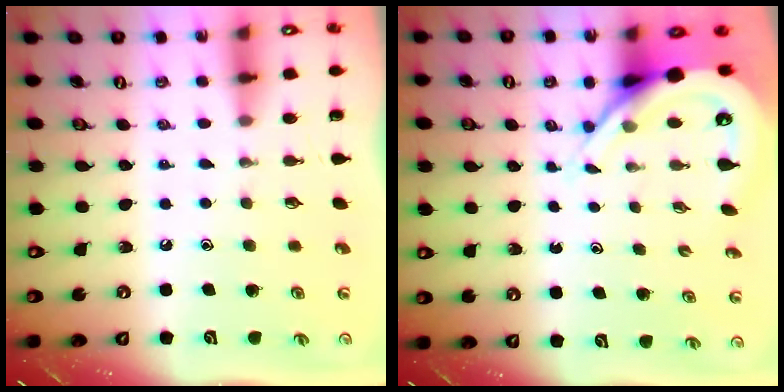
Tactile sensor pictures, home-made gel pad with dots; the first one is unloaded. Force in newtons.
{"total": 8.0, "press": 8.0, "slide": 1.0}